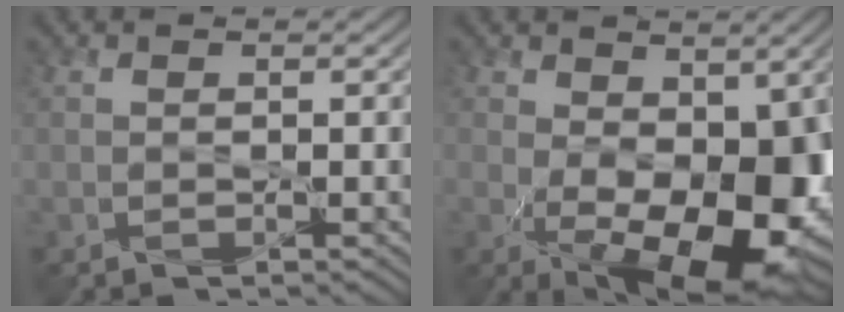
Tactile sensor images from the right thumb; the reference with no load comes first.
{"total": 13.3, "force": [-1.6, 7.5, 10.8], "torque": [-0.170, -0.027, -0.015]}